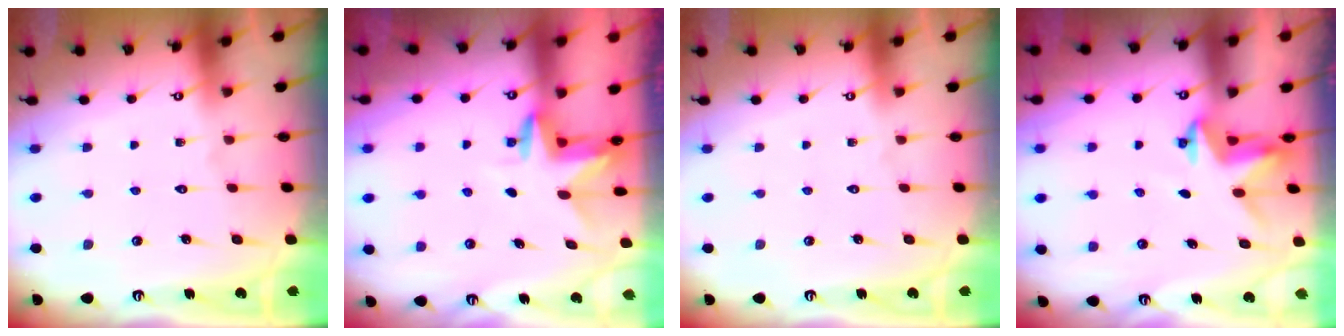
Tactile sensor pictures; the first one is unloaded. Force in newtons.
{"total": 3.3, "press": 3.3, "slide": 0.3}
{"total": 0.0}
{"total": 3.1, "press": 3.1, "slide": 0.2}